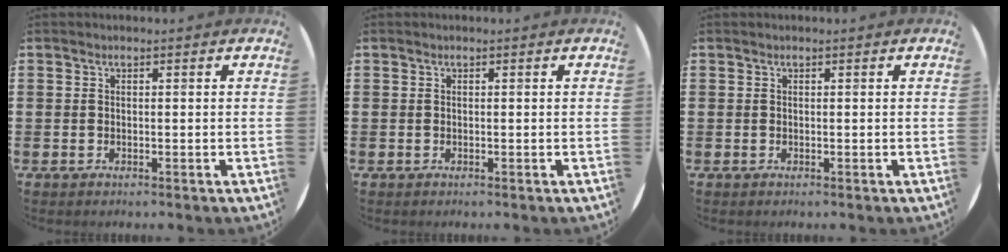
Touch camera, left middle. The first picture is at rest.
{"total": 0.0}
{"total": 0.0}